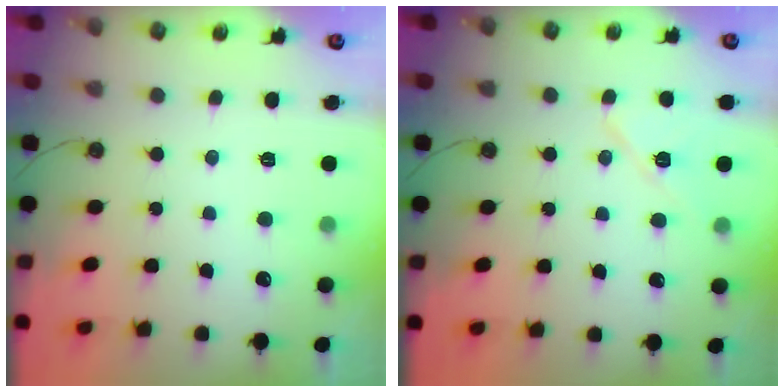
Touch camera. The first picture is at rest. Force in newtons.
{"total": 9.2, "press": 9.2, "slide": 0.9}